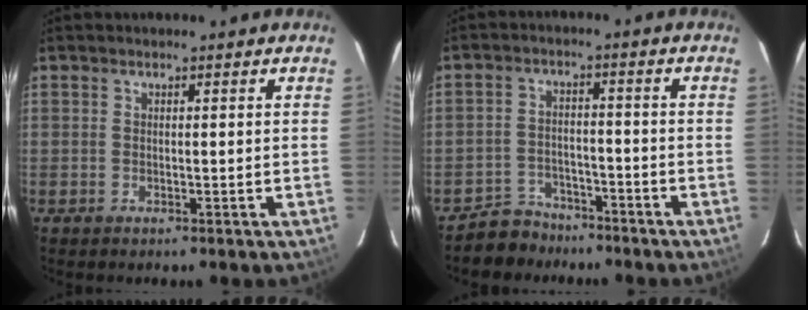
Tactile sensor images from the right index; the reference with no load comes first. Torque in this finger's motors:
{"motor_torque": [0.05, -0.11, -0.17, -0.09]}